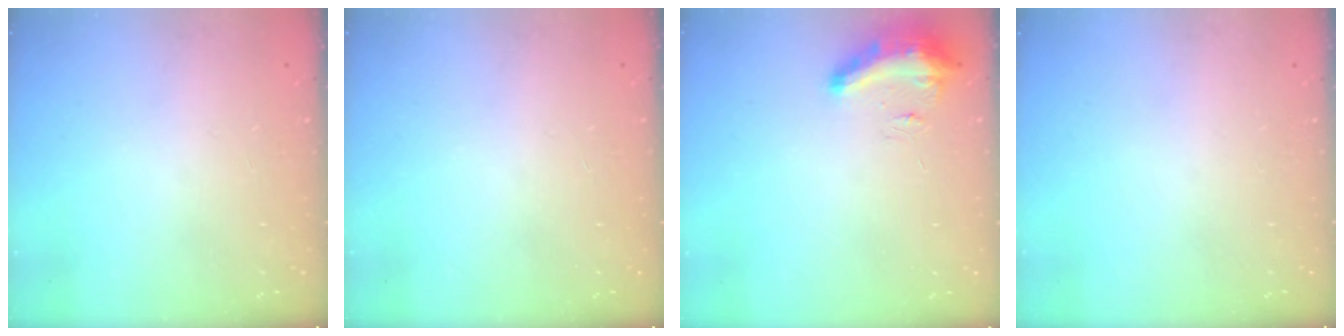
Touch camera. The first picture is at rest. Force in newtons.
{"total": 0.9, "press": 0.0, "slide": 0.9}
{"total": 8.5, "press": 8.5, "slide": 0.8}
{"total": 0.0}